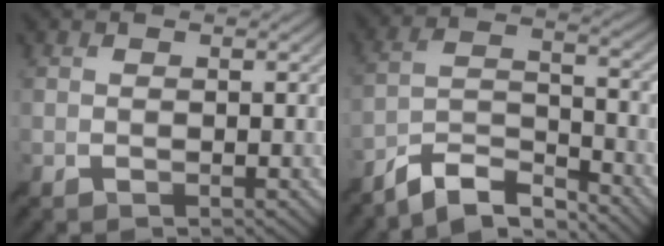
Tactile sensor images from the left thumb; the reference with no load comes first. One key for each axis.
{"total": 8.1, "fx": -7.0, "fy": 2.1, "fz": 3.6, "tx": -0.068, "ty": 0.009, "tz": -0.138}